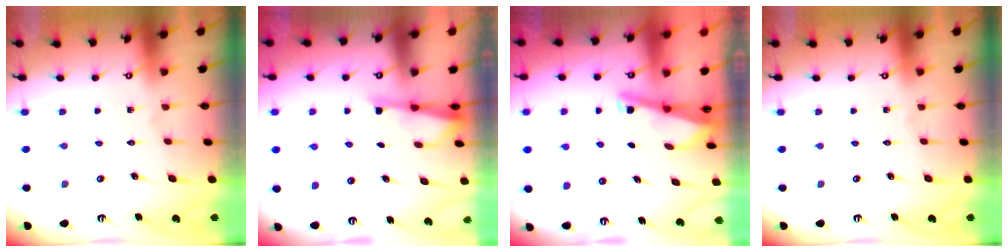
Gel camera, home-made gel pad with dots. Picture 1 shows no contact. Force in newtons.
{"total": 2.2, "press": 2.2, "slide": 0.3}
{"total": 2.9, "press": 2.9, "slide": 0.4}
{"total": 0.0}